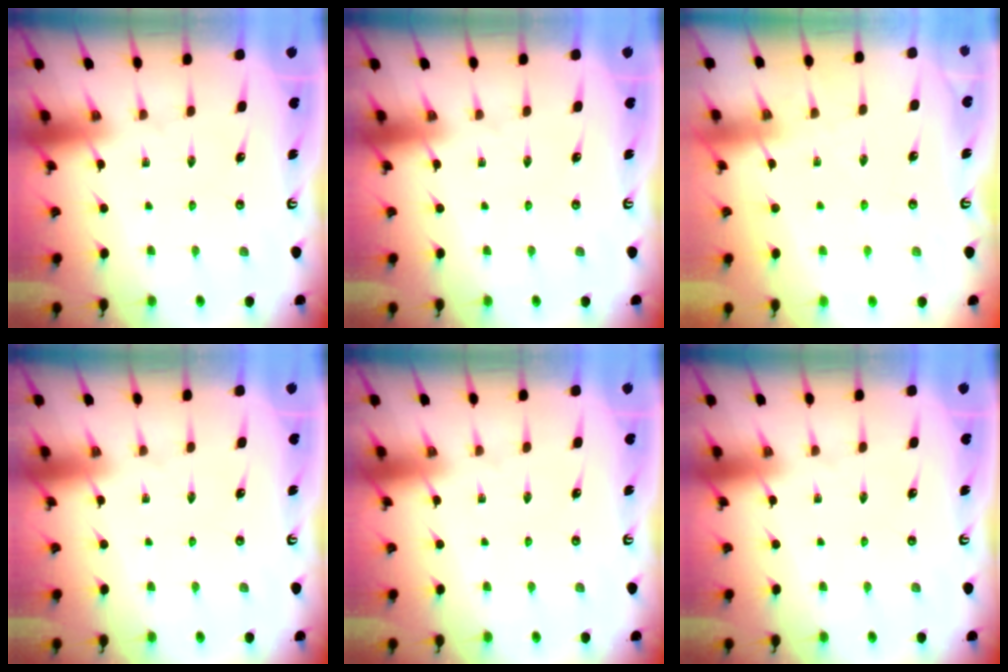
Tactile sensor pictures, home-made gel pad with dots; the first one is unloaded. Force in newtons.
{"total": 0.0}
{"total": 3.3, "press": 3.3, "slide": 0.4}
{"total": 0.0}
{"total": 0.0}
{"total": 0.0}